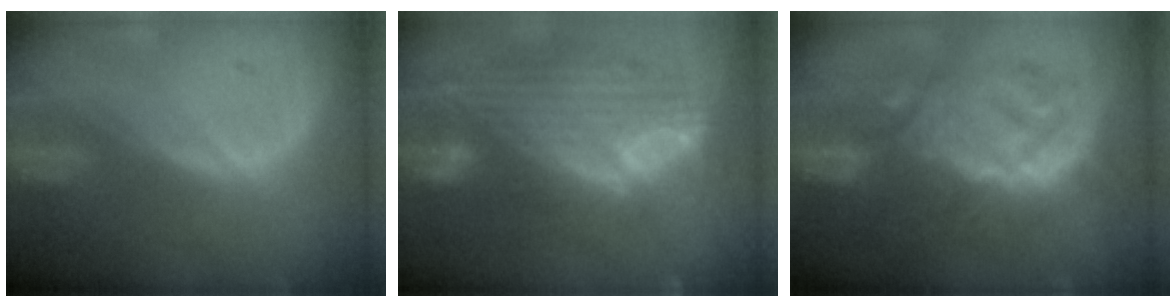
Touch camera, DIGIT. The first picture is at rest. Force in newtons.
{"total": 12.1, "press": 10.2, "slide": 6.4}
{"total": 10.3, "press": 10.3, "slide": 0.6}